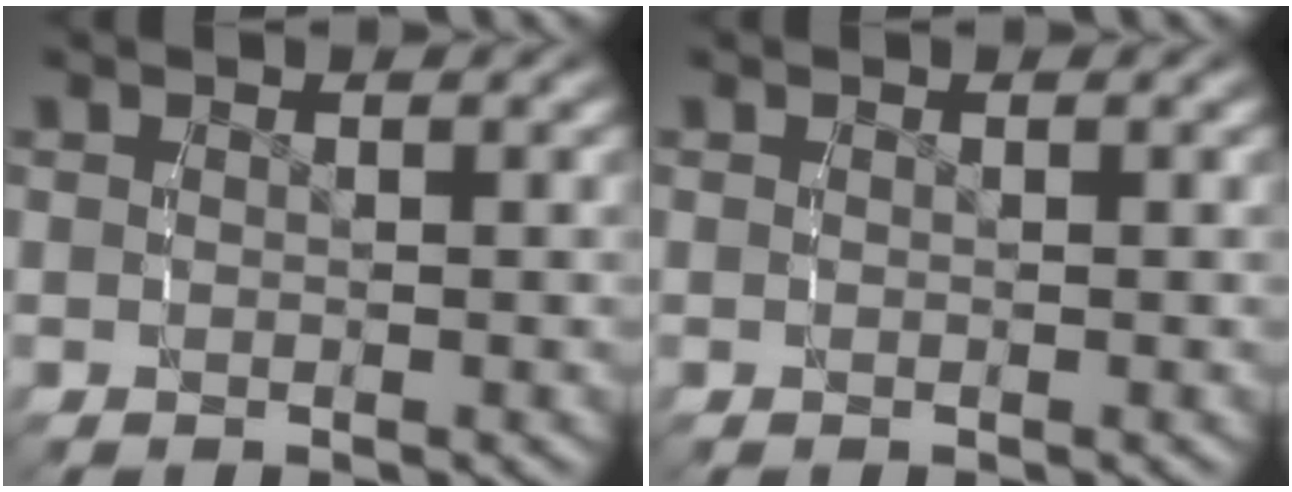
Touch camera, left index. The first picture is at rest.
{"total": 0.0}